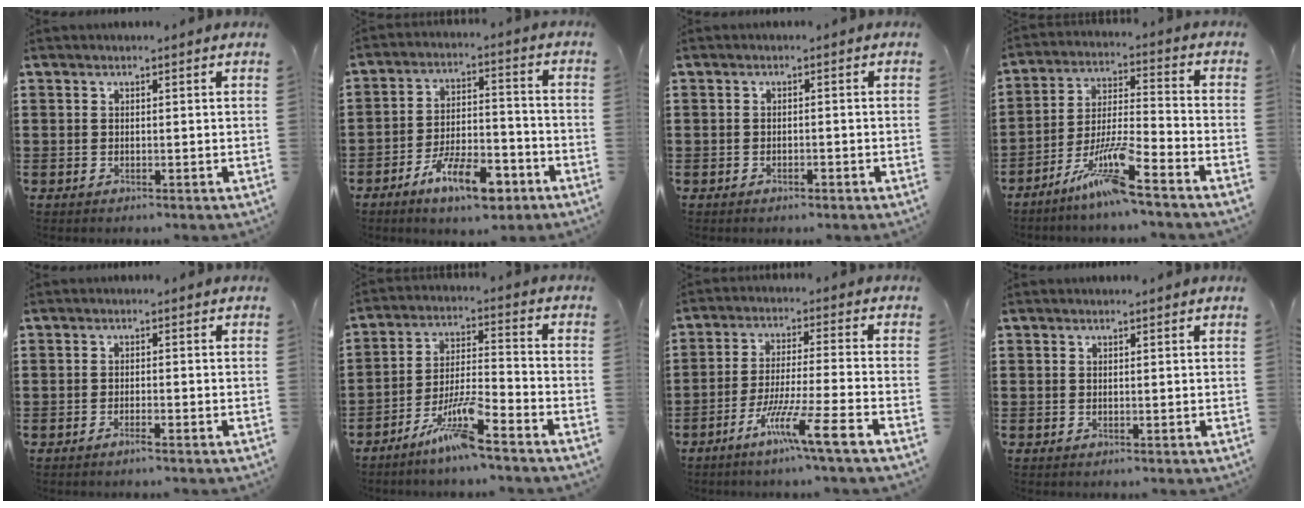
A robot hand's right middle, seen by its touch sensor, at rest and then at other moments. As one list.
[{"total": 10.5, "force": [-6.9, 3.4, 7.1], "torque": [-0.122, 0.016, -0.123]}, {"total": 0.9, "force": [-0.8, 0.3, 0.3], "torque": [-0.009, -0.002, -0.017]}, {"total": 10.3, "force": [-7.5, 0.4, 7.1], "torque": [-0.151, -0.007, -0.150]}, {"total": 1.4, "force": [-1.1, 0.0, 0.9], "torque": [-0.016, -0.004, -0.019]}, {"total": 8.8, "force": [-6.3, 0.8, 6.0], "torque": [-0.136, -0.010, -0.125]}, {"total": 9.0, "force": [-6.0, -0.5, 6.7], "torque": [-0.128, -0.012, -0.115]}, {"total": 0.0}]